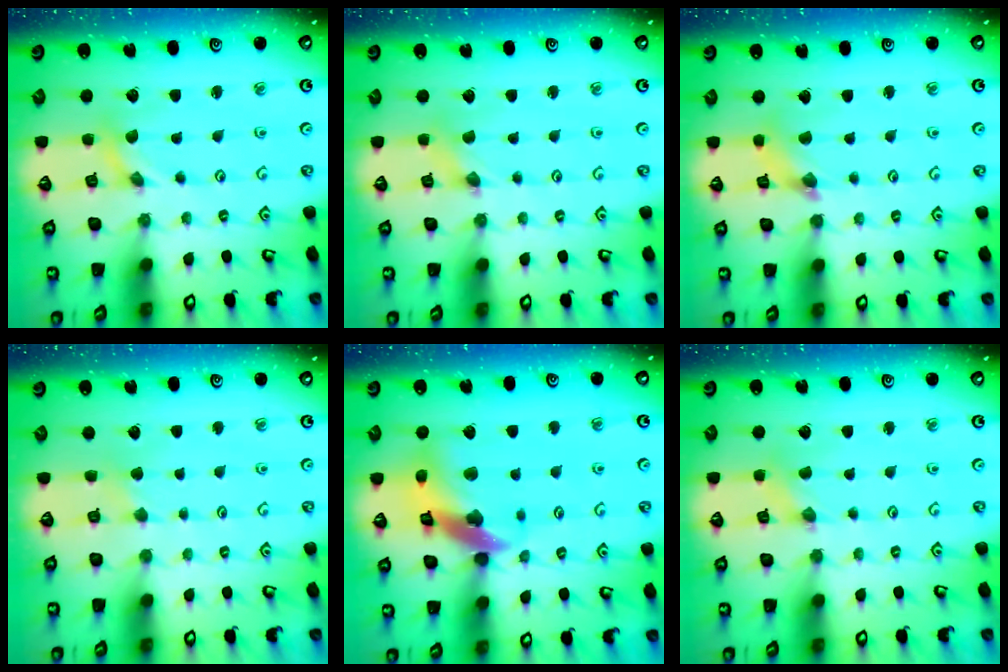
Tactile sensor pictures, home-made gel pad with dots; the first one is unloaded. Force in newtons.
{"total": 0.0}
{"total": 2.5, "press": 2.5, "slide": 0.2}
{"total": 2.0, "press": 1.9, "slide": 0.4}
{"total": 14.4, "press": 14.3, "slide": 2.0}
{"total": 0.7, "press": 0.7, "slide": 0.2}